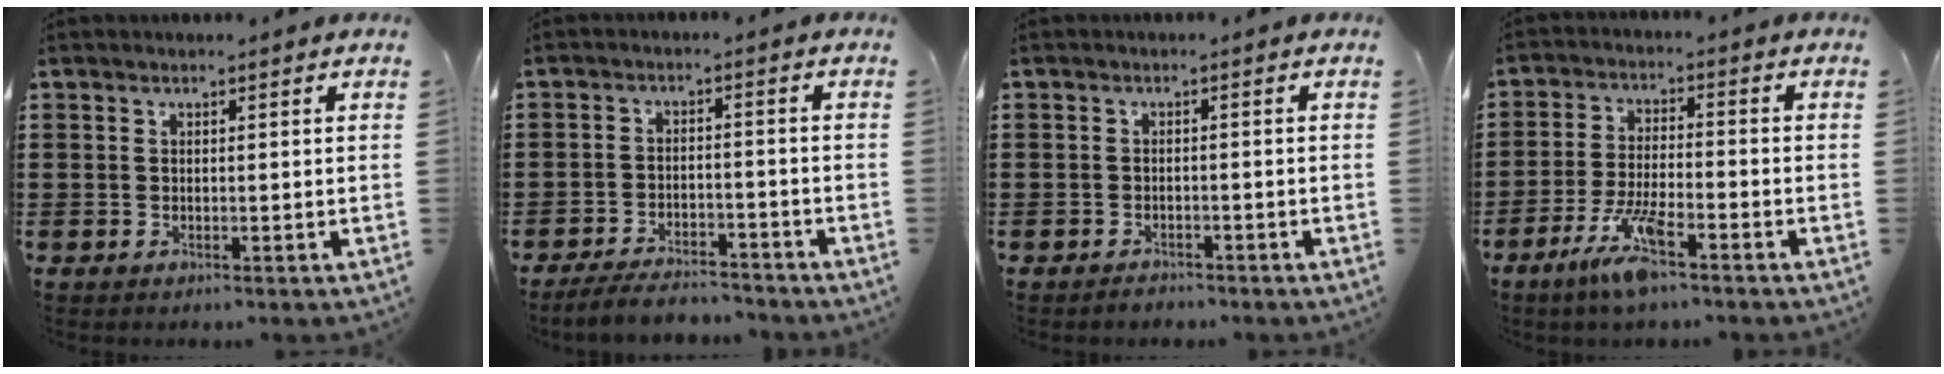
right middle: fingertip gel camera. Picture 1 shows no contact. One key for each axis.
{"total": 4.6, "fx": -4.3, "fy": 0.7, "fz": 1.2, "tx": -0.026, "ty": 0.002, "tz": -0.087}
{"total": 1.3, "fx": -1.2, "fy": 0.3, "fz": 0.0, "tx": -0.005, "ty": 0.001, "tz": -0.027}
{"total": 7.5, "fx": -4.5, "fy": 1.5, "fz": 5.8, "tx": -0.124, "ty": -0.006, "tz": -0.084}